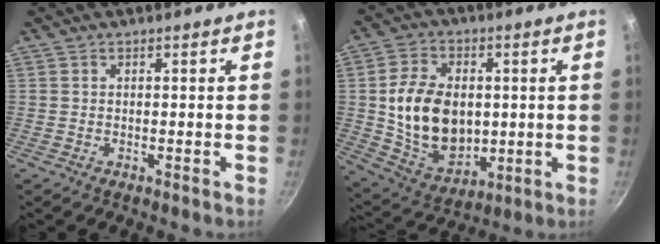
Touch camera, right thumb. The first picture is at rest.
{"total": 16.9, "force": [0.9, 12.0, 11.8], "torque": [-0.181, -0.009, 0.031]}